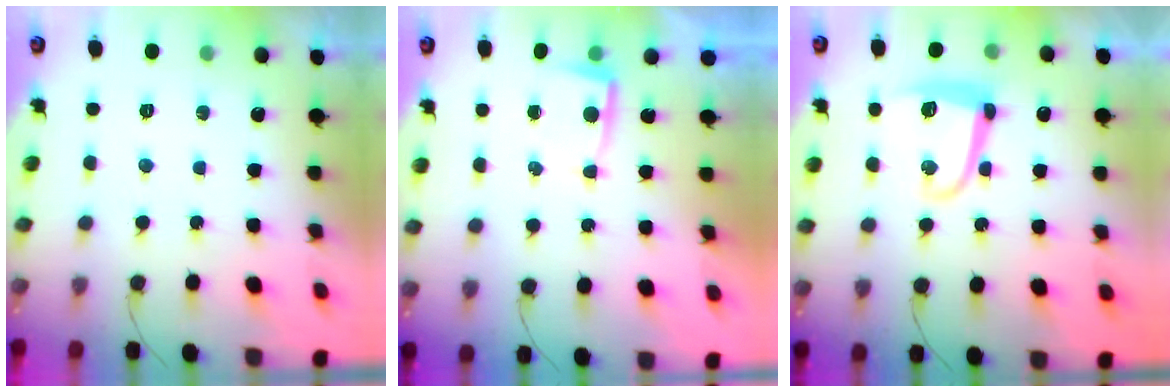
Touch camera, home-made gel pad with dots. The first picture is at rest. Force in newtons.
{"total": 2.9, "press": 2.9, "slide": 0.4}
{"total": 10.2, "press": 10.2, "slide": 0.4}